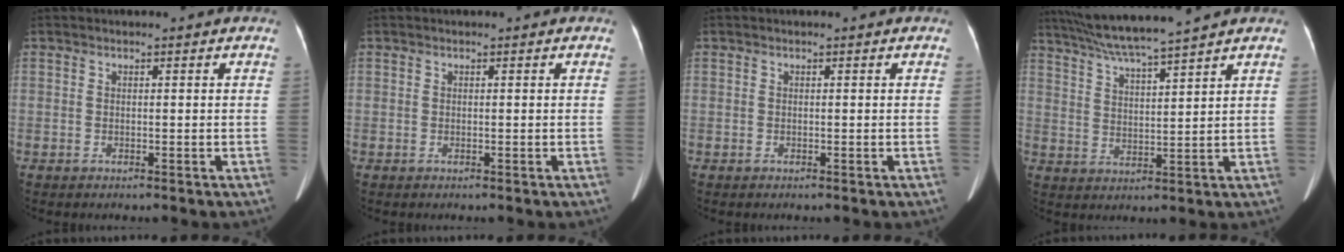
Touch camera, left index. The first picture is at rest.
{"total": 0.0}
{"total": 1.6, "force": [-1.4, -0.2, -0.7], "torque": [0.013, -0.004, -0.027]}
{"total": 9.1, "force": [7.9, -1.6, 4.1], "torque": [-0.073, 0.013, 0.136]}